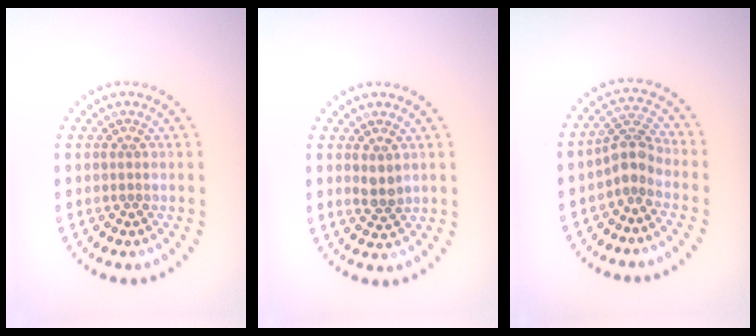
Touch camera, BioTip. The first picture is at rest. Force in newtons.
{"total": 1.4, "press": 1.4, "slide": 0.4}
{"total": 2.7, "press": 2.0, "slide": 1.8}